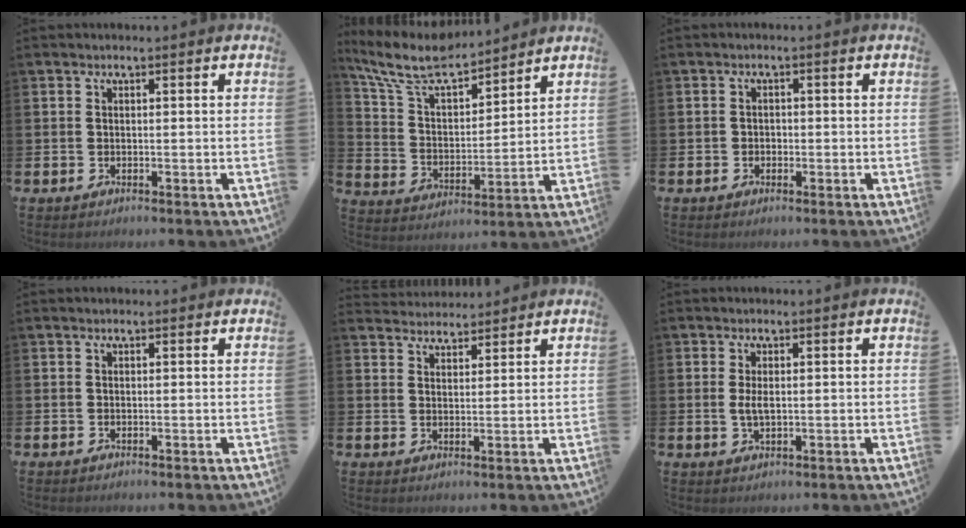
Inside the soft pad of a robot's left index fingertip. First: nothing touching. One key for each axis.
{"total": 9.3, "fx": 8.3, "fy": 2.2, "fz": 3.8, "tx": -0.110, "ty": -0.044, "tz": 0.148}
{"total": 1.2, "fx": -0.5, "fy": 1.0, "fz": 0.3, "tx": -0.004, "ty": 0.003, "tz": -0.013}
{"total": 0.0}
{"total": 3.4, "fx": 3.3, "fy": 0.8, "fz": -0.3, "tx": 0.001, "ty": -0.015, "tz": 0.061}
{"total": 2.3, "fx": 0.2, "fy": 0.9, "fz": 2.1, "tx": -0.037, "ty": 0.001, "tz": 0.001}